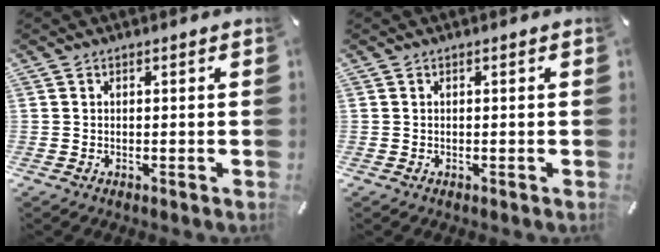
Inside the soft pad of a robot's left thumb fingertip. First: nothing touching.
{"total": 0.0}